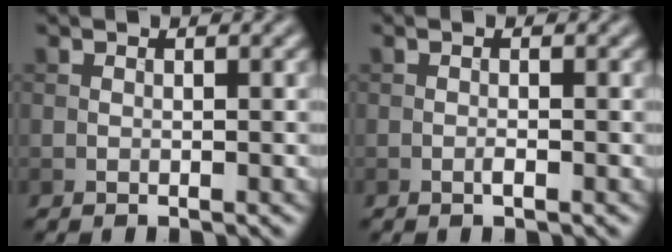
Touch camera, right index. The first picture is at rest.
{"total": 0.8, "force": [-0.3, 0.1, 0.7], "torque": [-0.015, 0.000, -0.008]}